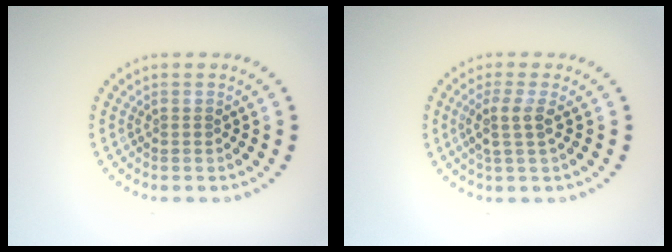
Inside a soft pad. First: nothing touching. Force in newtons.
{"total": 2.4, "press": 1.9, "slide": 1.5}